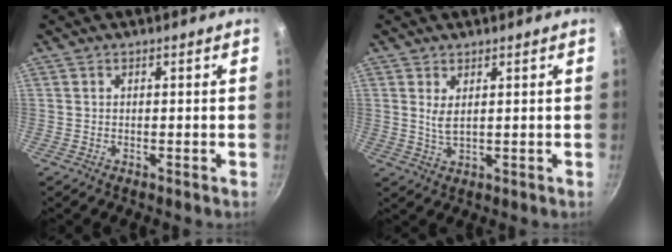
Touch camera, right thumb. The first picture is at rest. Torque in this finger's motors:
{"motor_torque": [-0.41, 0.56, 0.00, 0.21, -0.03]}